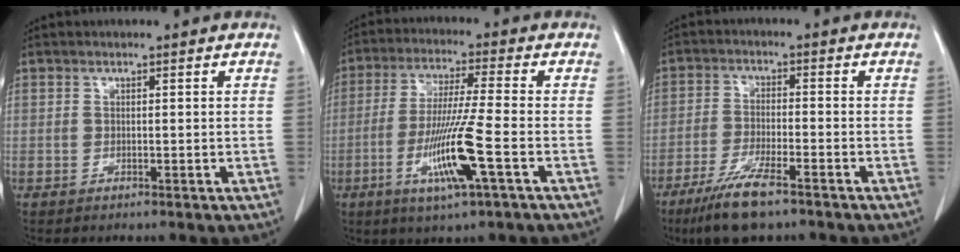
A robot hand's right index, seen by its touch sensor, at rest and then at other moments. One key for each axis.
{"total": 11.4, "fx": -3.8, "fy": -0.5, "fz": 10.7, "tx": -0.213, "ty": -0.019, "tz": -0.074}
{"total": 8.5, "fx": -5.9, "fy": 1.2, "fz": 6.0, "tx": -0.117, "ty": -0.020, "tz": -0.105}